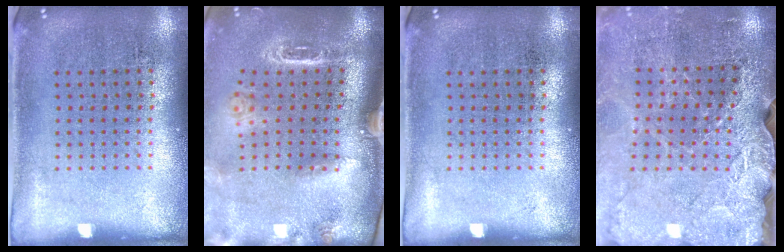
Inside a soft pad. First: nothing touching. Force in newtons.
{"total": 2.2, "press": 1.9, "slide": 1.0}
{"total": 0.0}
{"total": 3.1, "press": 3.0, "slide": 0.4}